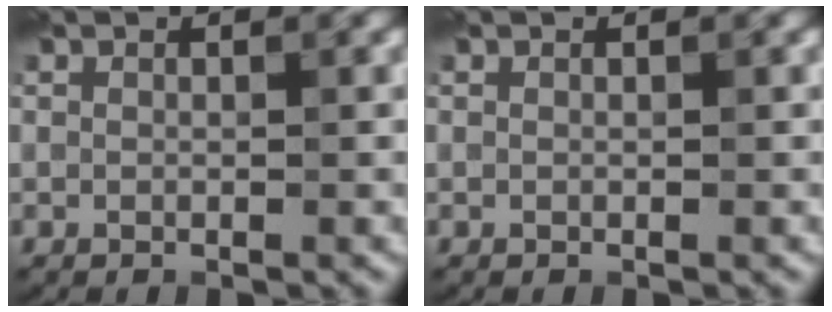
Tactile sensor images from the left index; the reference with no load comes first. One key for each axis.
{"total": 0.0}